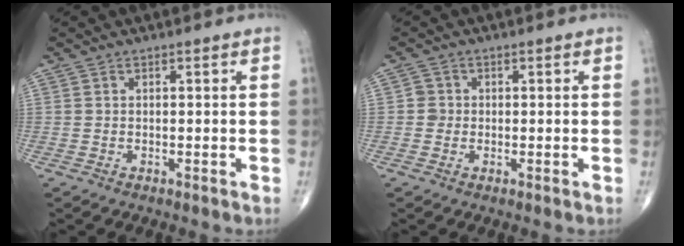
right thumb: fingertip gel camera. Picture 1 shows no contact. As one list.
[{"total": 1.7, "force": [-0.2, 1.6, 0.3], "torque": [0.007, 0.006, -0.006]}]